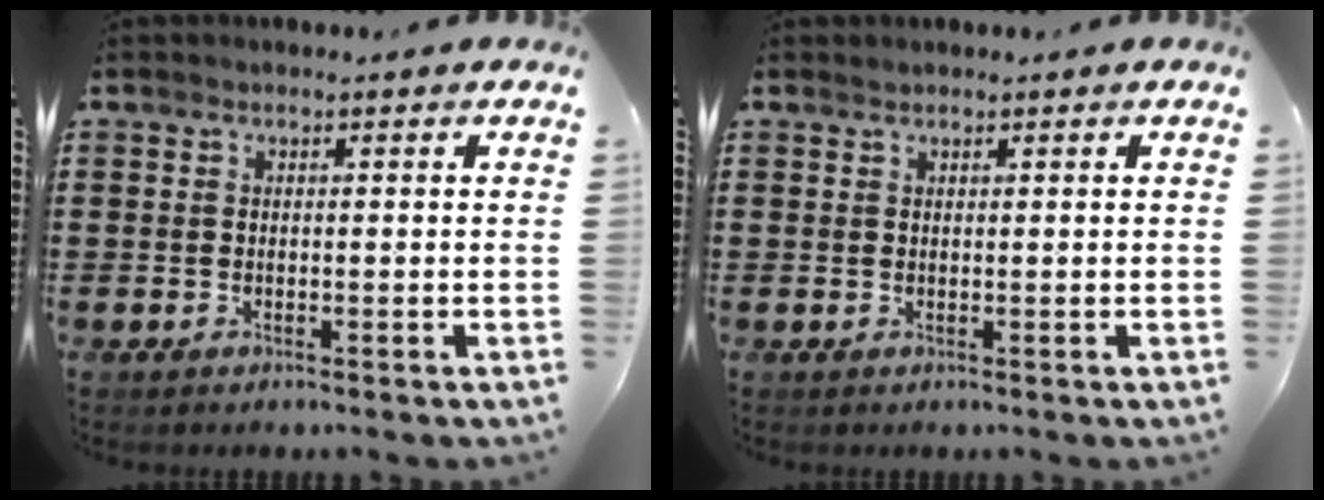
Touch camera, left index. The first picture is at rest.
{"total": 0.5, "force": [0.5, 0.1, 0.1], "torque": [-0.003, 0.000, 0.011]}